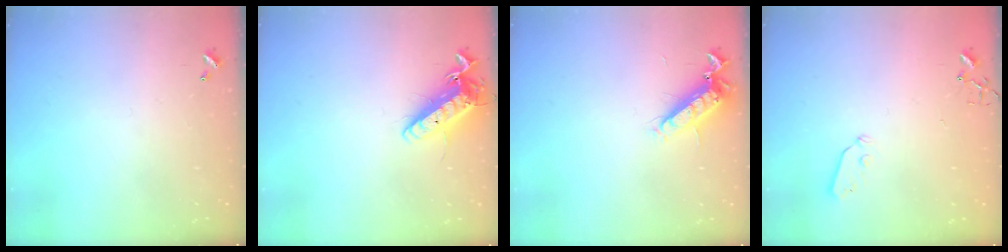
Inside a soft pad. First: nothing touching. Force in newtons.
{"total": 14.7, "press": 14.5, "slide": 1.8}
{"total": 12.5, "press": 12.4, "slide": 1.4}
{"total": 3.3, "press": 3.3, "slide": 0.5}